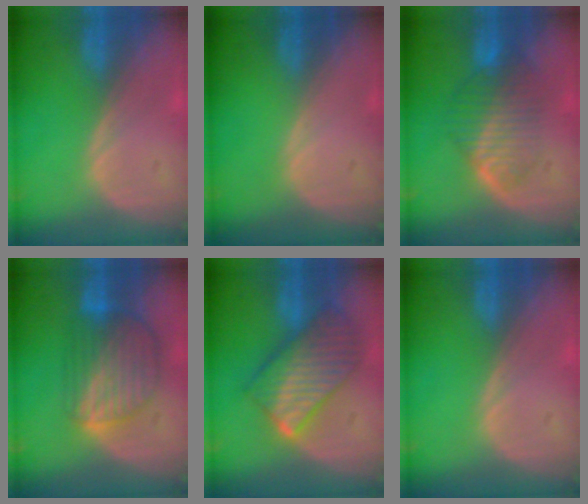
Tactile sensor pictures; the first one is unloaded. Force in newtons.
{"total": 0.0}
{"total": 7.0, "press": 6.5, "slide": 2.5}
{"total": 8.7, "press": 7.6, "slide": 4.3}
{"total": 9.6, "press": 9.6, "slide": 0.9}
{"total": 0.0}